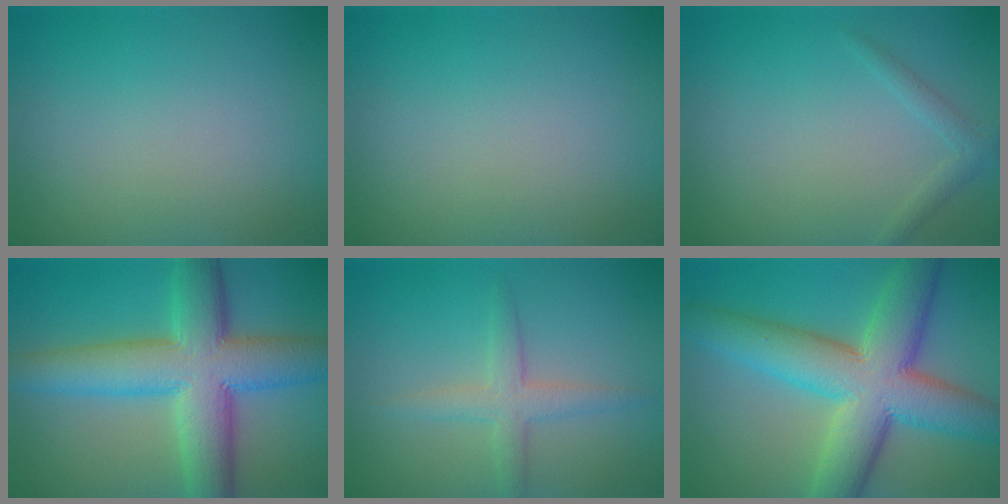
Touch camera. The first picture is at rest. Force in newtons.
{"total": 0.0}
{"total": 1.4, "press": 1.4, "slide": 0.1}
{"total": 11.2, "press": 11.2, "slide": 0.2}
{"total": 2.9, "press": 2.9, "slide": 0.1}
{"total": 11.6, "press": 11.6, "slide": 0.3}